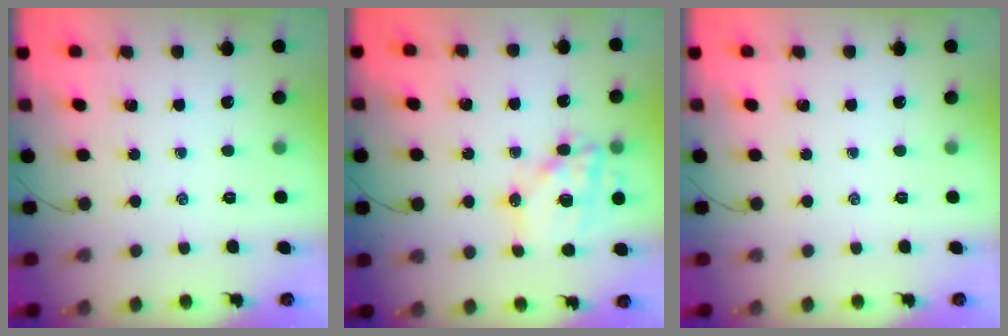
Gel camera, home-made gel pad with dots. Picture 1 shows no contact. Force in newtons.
{"total": 16.4, "press": 16.0, "slide": 3.8}
{"total": 0.0}